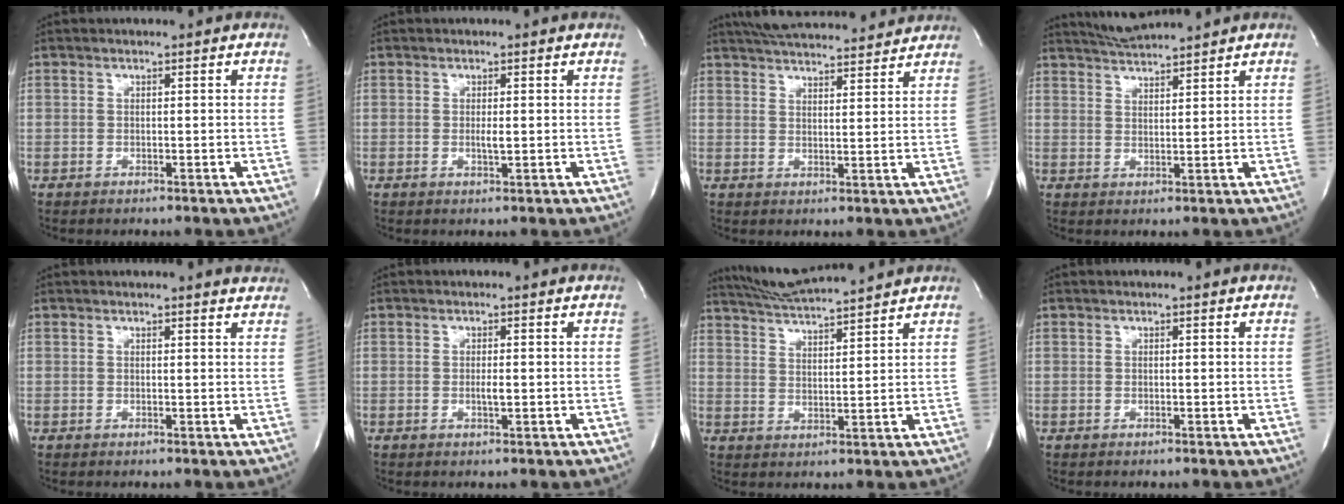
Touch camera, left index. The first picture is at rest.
{"total": 1.3, "force": [-0.2, 0.2, 1.3], "torque": [-0.027, -0.006, -0.005]}
{"total": 16.4, "force": [15.2, 2.6, 5.7], "torque": [-0.094, 0.033, 0.215]}
{"total": 5.8, "force": [5.5, -0.6, 1.6], "torque": [-0.036, 0.014, 0.099]}
{"total": 2.6, "force": [2.6, 0.2, 0.3], "torque": [-0.008, -0.015, 0.009]}
{"total": 1.3, "force": [-0.4, 0.2, 1.2], "torque": [-0.025, -0.005, -0.007]}
{"total": 11.4, "force": [10.6, -0.4, 4.2], "torque": [-0.082, 0.020, 0.171]}
{"total": 0.0}